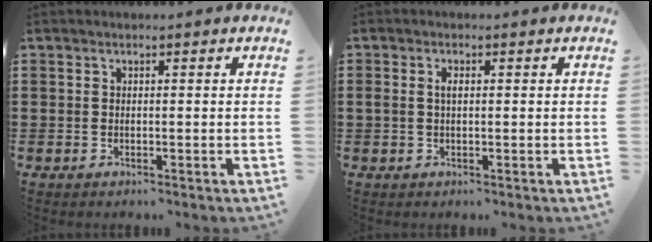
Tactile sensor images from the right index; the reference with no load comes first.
{"total": 1.7, "force": [0.2, 0.8, 1.5], "torque": [-0.028, 0.007, 0.002]}